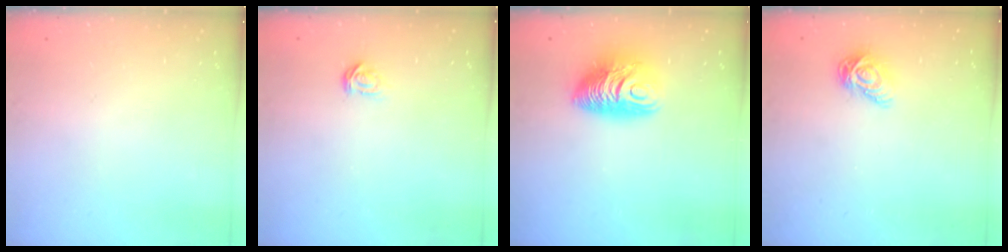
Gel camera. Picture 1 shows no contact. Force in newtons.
{"total": 1.8, "press": 1.7, "slide": 0.2}
{"total": 10.8, "press": 10.7, "slide": 1.1}
{"total": 7.3, "press": 7.2, "slide": 0.6}